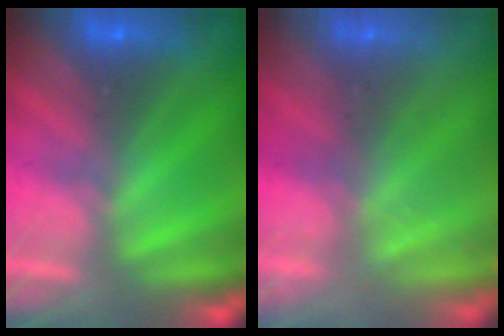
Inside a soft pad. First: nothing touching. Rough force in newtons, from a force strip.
{"total": 2.3}